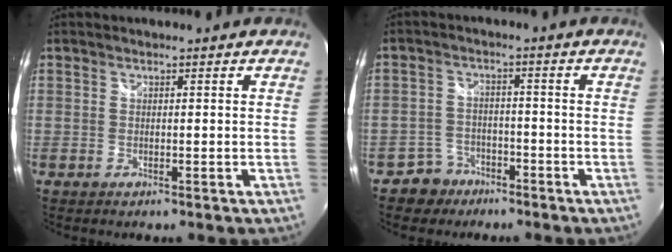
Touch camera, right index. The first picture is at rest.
{"total": 5.3, "force": [-3.8, 3.8, 0.2], "torque": [-0.019, 0.017, -0.067]}